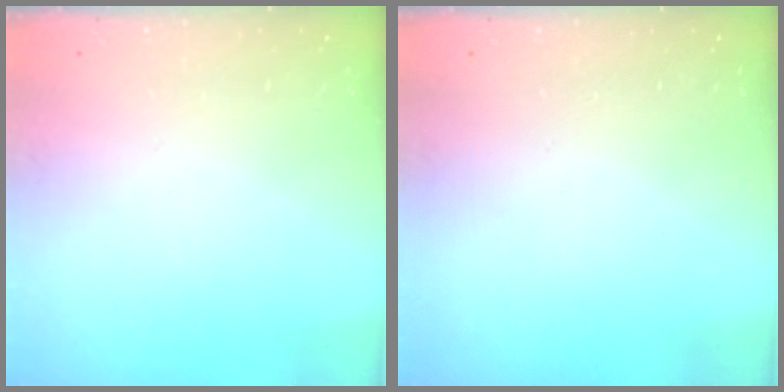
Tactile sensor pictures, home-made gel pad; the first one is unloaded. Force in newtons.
{"total": 1.6, "press": 1.6, "slide": 0.1}